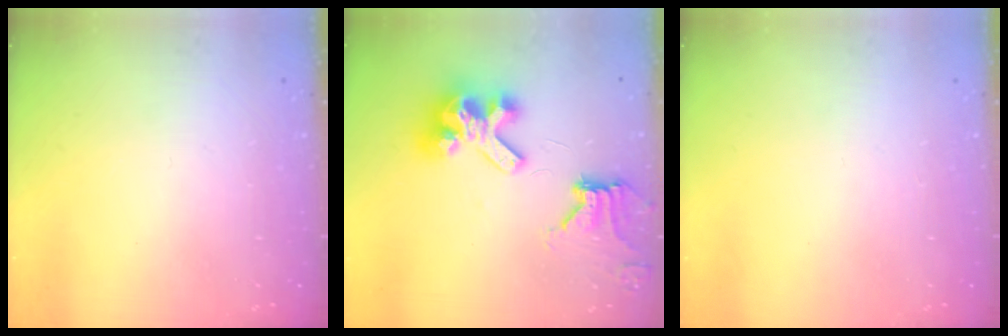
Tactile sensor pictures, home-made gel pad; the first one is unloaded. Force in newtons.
{"total": 15.6, "press": 15.4, "slide": 2.1}
{"total": 0.0}